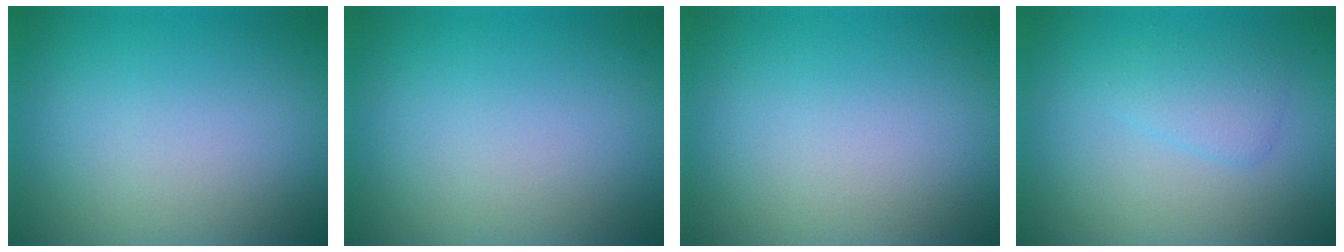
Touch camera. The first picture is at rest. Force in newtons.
{"total": 0.0}
{"total": 0.0}
{"total": 1.9, "press": 1.9, "slide": 0.1}